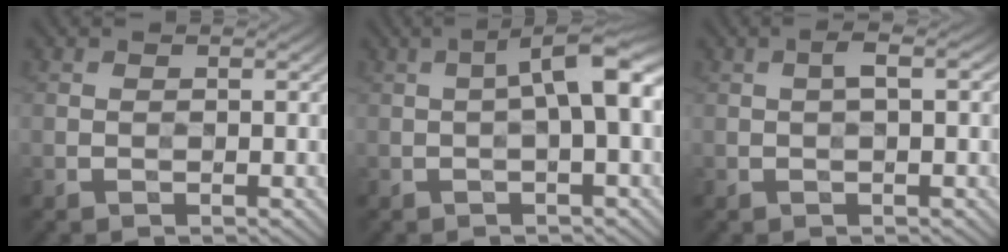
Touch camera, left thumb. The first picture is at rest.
{"total": 6.4, "force": [0.6, 1.4, 6.2], "torque": [-0.099, 0.019, 0.003]}
{"total": 1.7, "force": [0.2, 0.4, 1.6], "torque": [-0.032, 0.007, 0.002]}